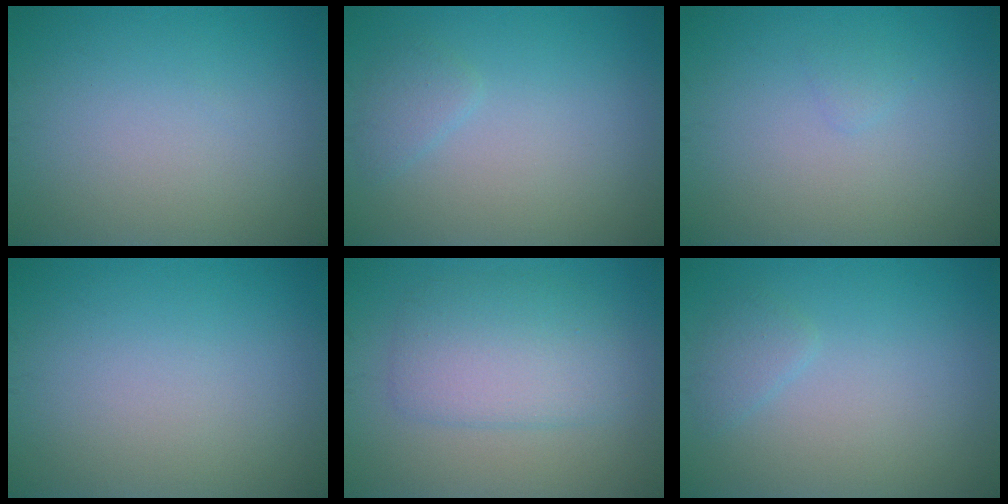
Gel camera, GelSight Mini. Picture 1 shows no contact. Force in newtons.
{"total": 1.3, "press": 1.2, "slide": 0.2}
{"total": 0.5, "press": 0.5, "slide": 0.1}
{"total": 0.0}
{"total": 4.6, "press": 4.5, "slide": 0.2}
{"total": 1.3, "press": 1.2, "slide": 0.2}